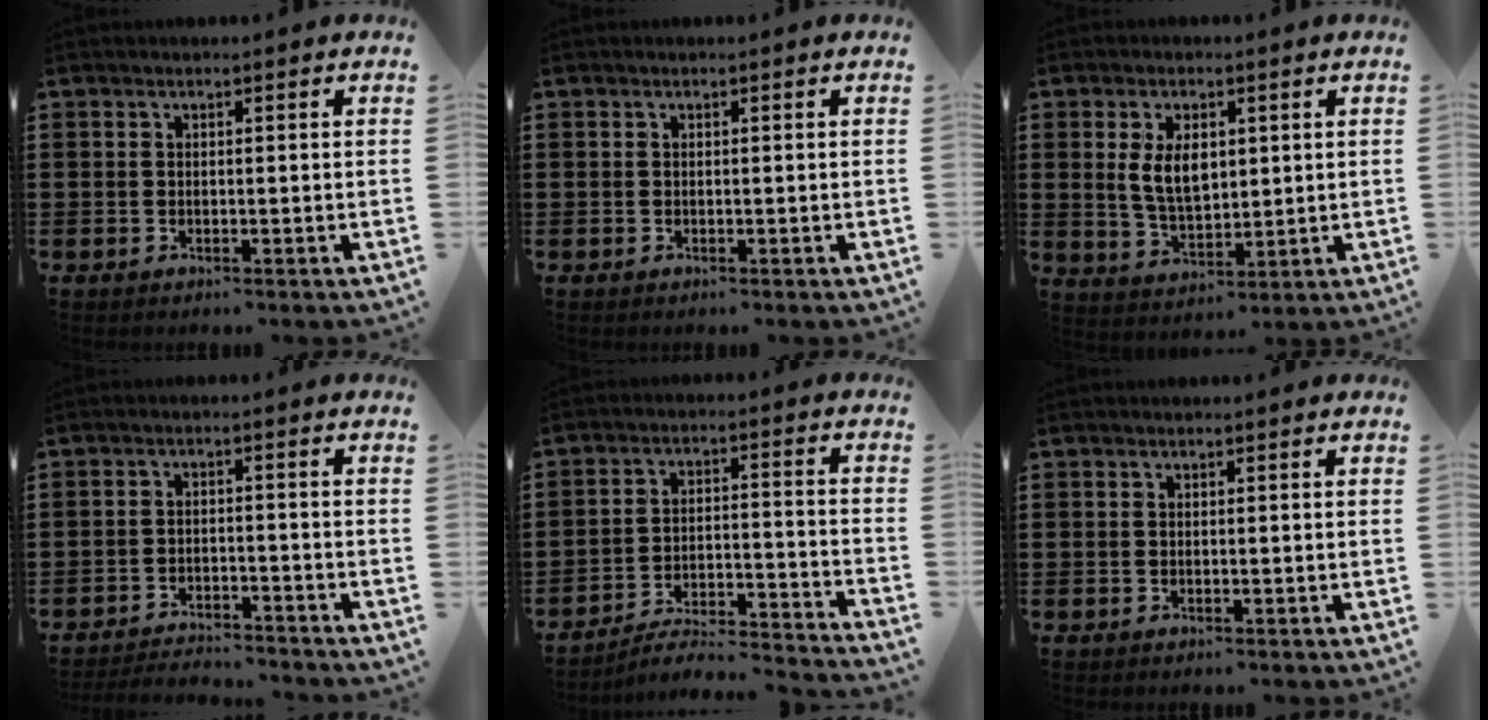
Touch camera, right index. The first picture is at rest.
{"total": 0.0}
{"total": 6.4, "force": [1.1, 3.6, 5.2], "torque": [-0.108, 0.005, 0.014]}
{"total": 3.6, "force": [-3.6, 0.1, 0.0], "torque": [-0.006, 0.000, -0.077]}
{"total": 4.3, "force": [-4.1, 0.2, 1.2], "torque": [-0.026, -0.011, -0.087]}
{"total": 0.0}